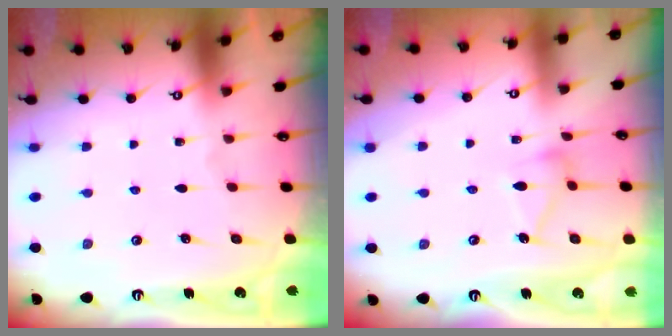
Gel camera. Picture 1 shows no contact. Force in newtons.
{"total": 10.8, "press": 10.8, "slide": 0.4}